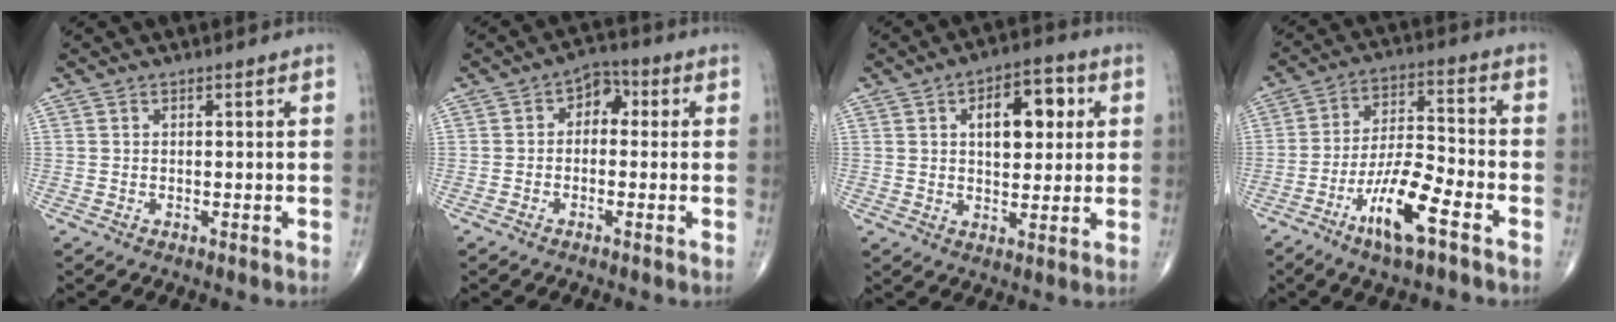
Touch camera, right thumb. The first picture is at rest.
{"total": 4.2, "force": [0.1, 3.1, 2.9], "torque": [-0.014, 0.021, -0.013]}
{"total": 10.9, "force": [2.9, 5.9, 8.6], "torque": [-0.085, 0.005, 0.039]}
{"total": 12.2, "force": [-6.7, 2.7, 9.8], "torque": [-0.187, 0.035, -0.122]}